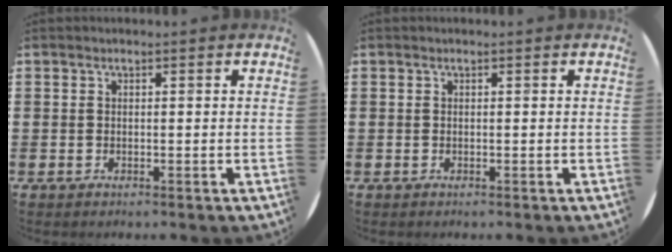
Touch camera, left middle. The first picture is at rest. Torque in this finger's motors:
{"motor_torque": [-0.05, 0.05, -0.01, 0.00]}